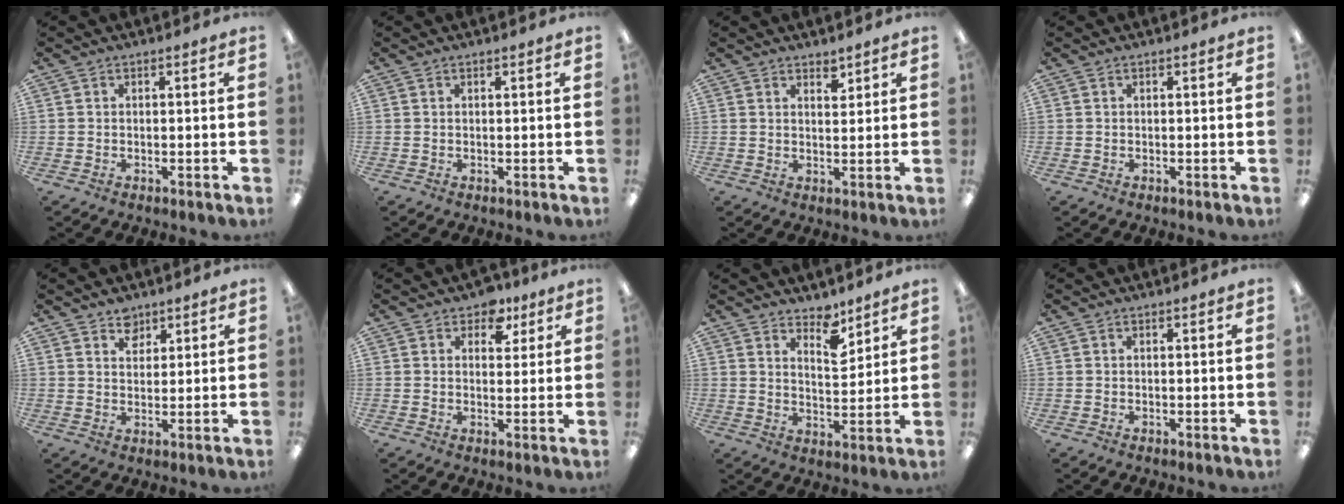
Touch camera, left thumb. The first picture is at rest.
{"total": 0.0}
{"total": 2.9, "force": [2.5, 1.1, 0.9], "torque": [0.004, -0.019, 0.041]}
{"total": 0.0}
{"total": 4.3, "force": [3.4, 2.5, 0.8], "torque": [-0.001, -0.019, 0.060]}
{"total": 5.8, "force": [3.8, 3.7, 2.3], "torque": [-0.018, -0.013, 0.062]}
{"total": 6.5, "force": [5.4, 2.6, 2.6], "torque": [-0.018, -0.043, 0.090]}
{"total": 0.0}